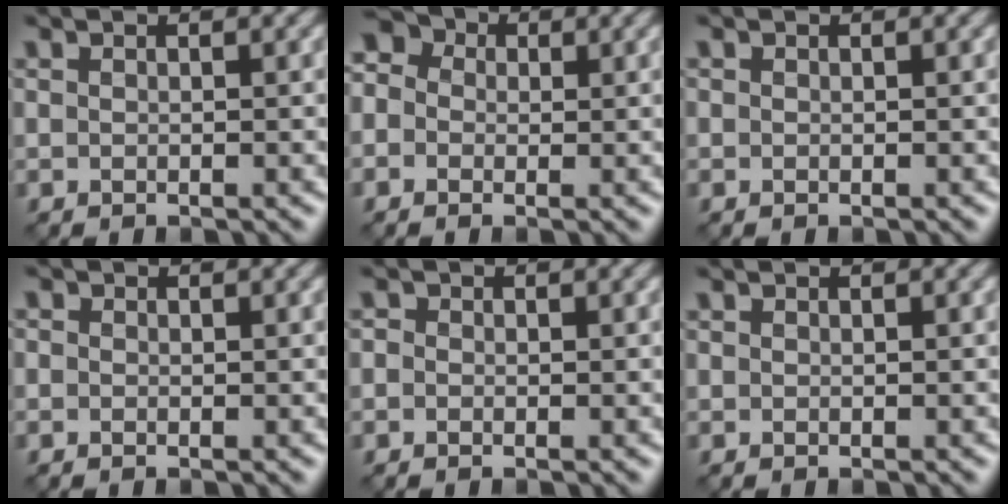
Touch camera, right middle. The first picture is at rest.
{"total": 4.1, "force": [0.7, 3.6, 1.9], "torque": [-0.037, 0.021, -0.021]}
{"total": 0.0}
{"total": 0.5, "force": [0.0, 0.5, 0.2], "torque": [-0.001, -0.005, -0.003]}
{"total": 0.6, "force": [-0.1, 0.6, 0.2], "torque": [-0.002, -0.005, -0.005]}
{"total": 0.0}